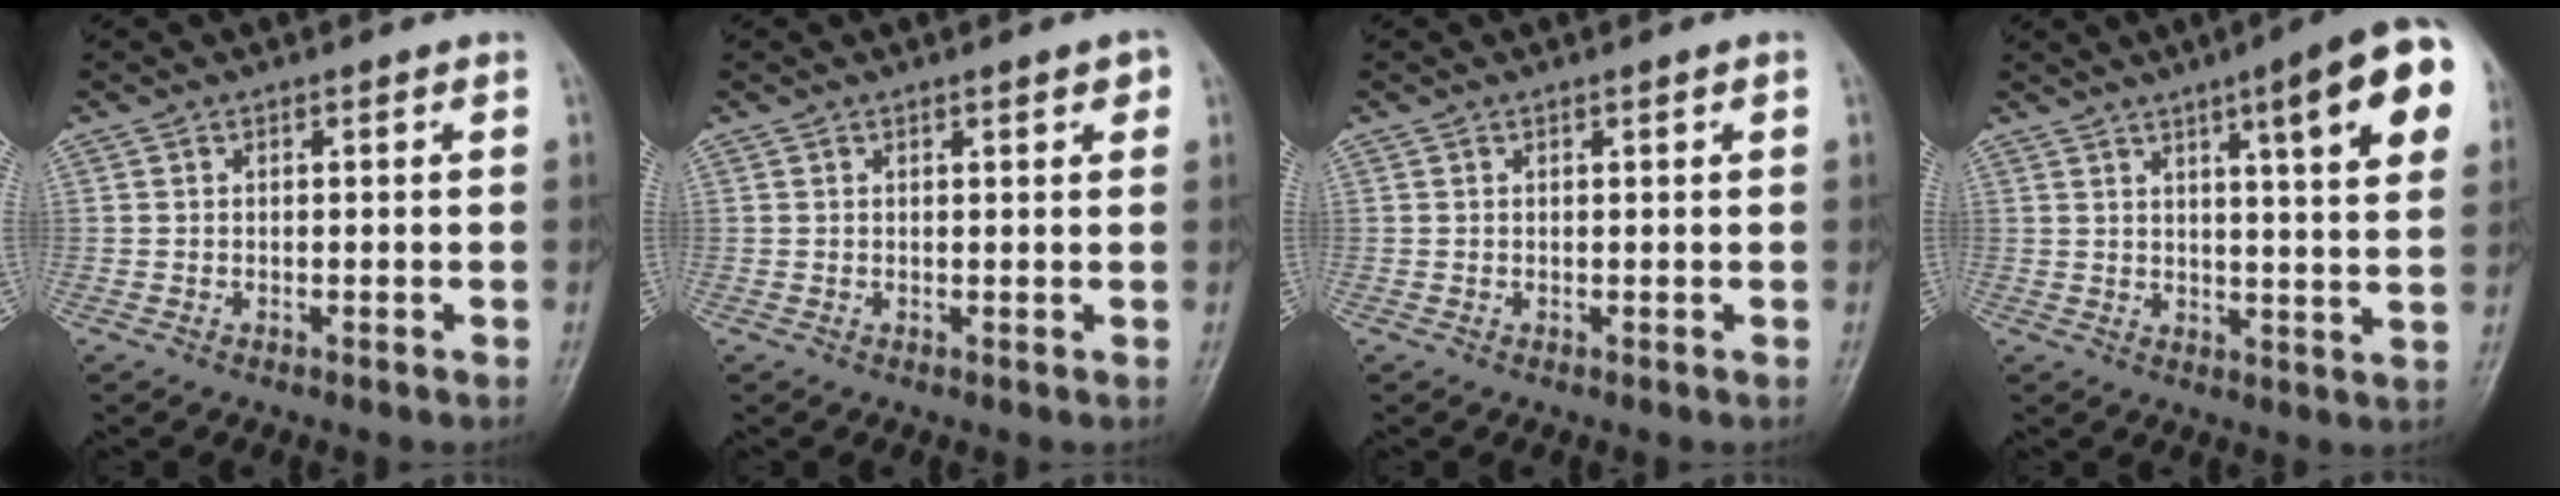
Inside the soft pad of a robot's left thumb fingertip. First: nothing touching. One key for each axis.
{"total": 2.0, "fx": 1.1, "fy": 0.5, "fz": 1.6, "tx": -0.016, "ty": -0.002, "tz": 0.012}
{"total": 0.6, "fx": 0.3, "fy": 0.1, "fz": 0.5, "tx": -0.009, "ty": 0.000, "tz": 0.004}
{"total": 16.1, "fx": 6.8, "fy": 2.7, "fz": 14.4, "tx": -0.170, "ty": -0.016, "tz": 0.083}